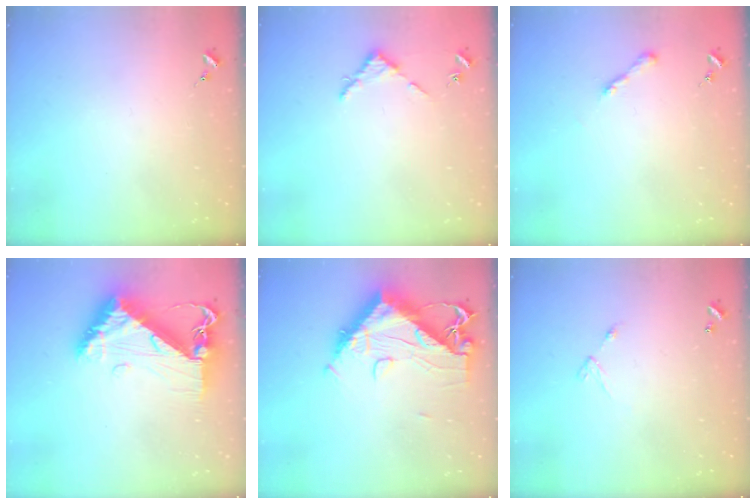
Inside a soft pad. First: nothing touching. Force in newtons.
{"total": 3.1, "press": 3.1, "slide": 0.3}
{"total": 4.0, "press": 4.0, "slide": 0.4}
{"total": 13.5, "press": 13.5, "slide": 1.4}
{"total": 16.3, "press": 16.2, "slide": 1.6}
{"total": 5.4, "press": 5.4, "slide": 0.4}